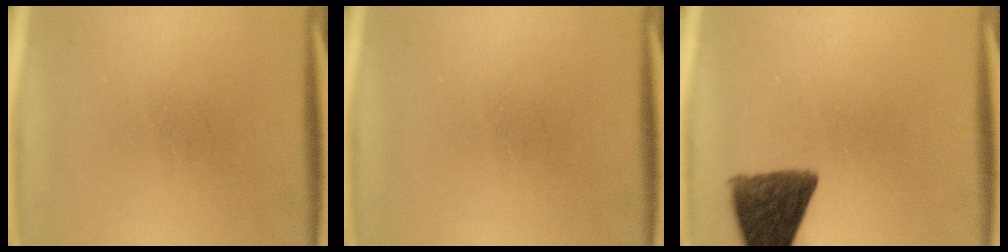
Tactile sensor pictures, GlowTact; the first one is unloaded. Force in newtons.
{"total": 0.0}
{"total": 10.8}